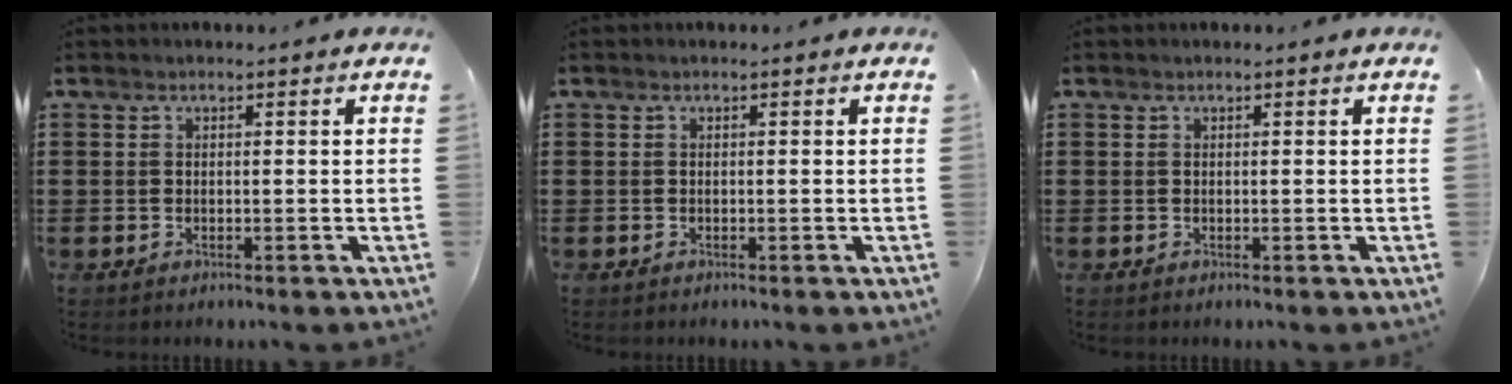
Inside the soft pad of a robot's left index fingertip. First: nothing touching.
{"total": 0.0}
{"total": 0.0}